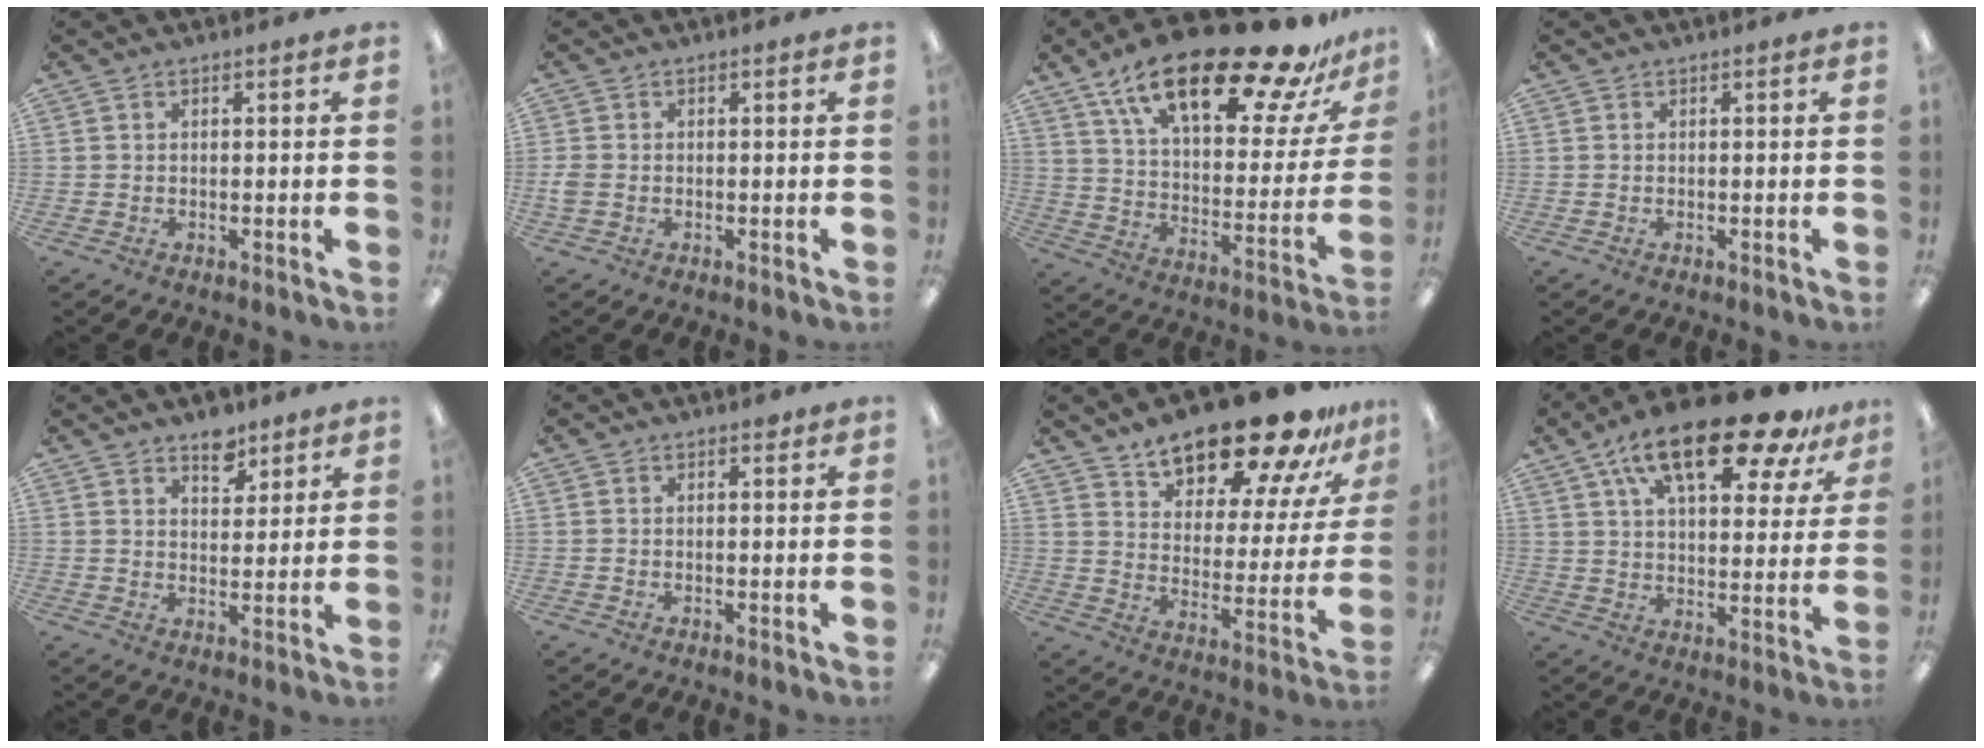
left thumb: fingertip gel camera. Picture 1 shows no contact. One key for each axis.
{"total": 2.1, "fx": -0.4, "fy": 1.6, "fz": 1.4, "tx": -0.031, "ty": 0.002, "tz": -0.009}
{"total": 27.4, "fx": 18.2, "fy": 9.4, "fz": 18.1, "tx": -0.282, "ty": -0.110, "tz": 0.300}
{"total": 0.0}
{"total": 8.9, "fx": 6.7, "fy": 4.5, "fz": 3.7, "tx": -0.029, "ty": -0.043, "tz": 0.113}
{"total": 0.6, "fx": 0.5, "fy": 0.3, "fz": 0.2, "tx": 0.002, "ty": -0.001, "tz": 0.006}
{"total": 21.5, "fx": 17.7, "fy": 6.7, "fz": 10.1, "tx": -0.152, "ty": -0.125, "tz": 0.297}
{"total": 22.1, "fx": 14.0, "fy": 8.4, "fz": 14.9, "tx": -0.236, "ty": -0.069, "tz": 0.232}